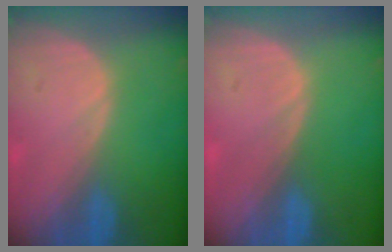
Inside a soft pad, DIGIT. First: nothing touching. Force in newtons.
{"total": 0.0}